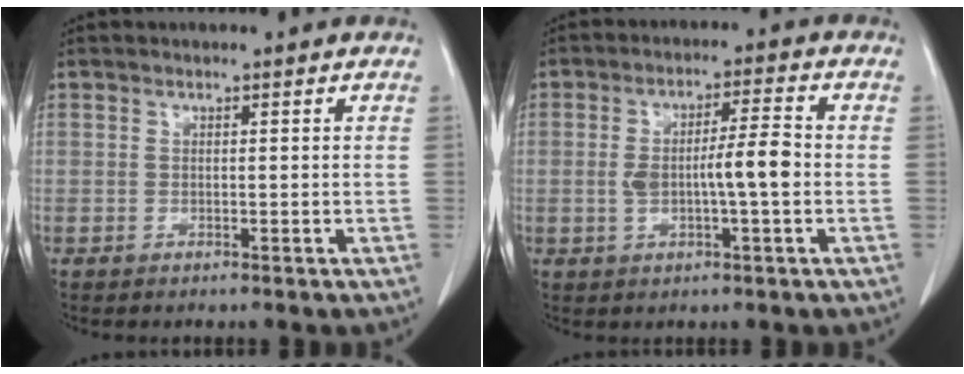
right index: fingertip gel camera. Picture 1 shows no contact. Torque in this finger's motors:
{"motor_torque": [0.42, 0.21, 0.17, 0.06]}